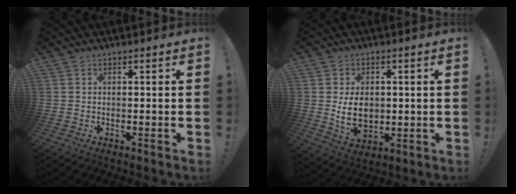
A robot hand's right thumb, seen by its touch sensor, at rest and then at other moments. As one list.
[{"total": 10.2, "force": [-0.2, 7.3, 7.1], "torque": [-0.123, -0.001, -0.001]}]